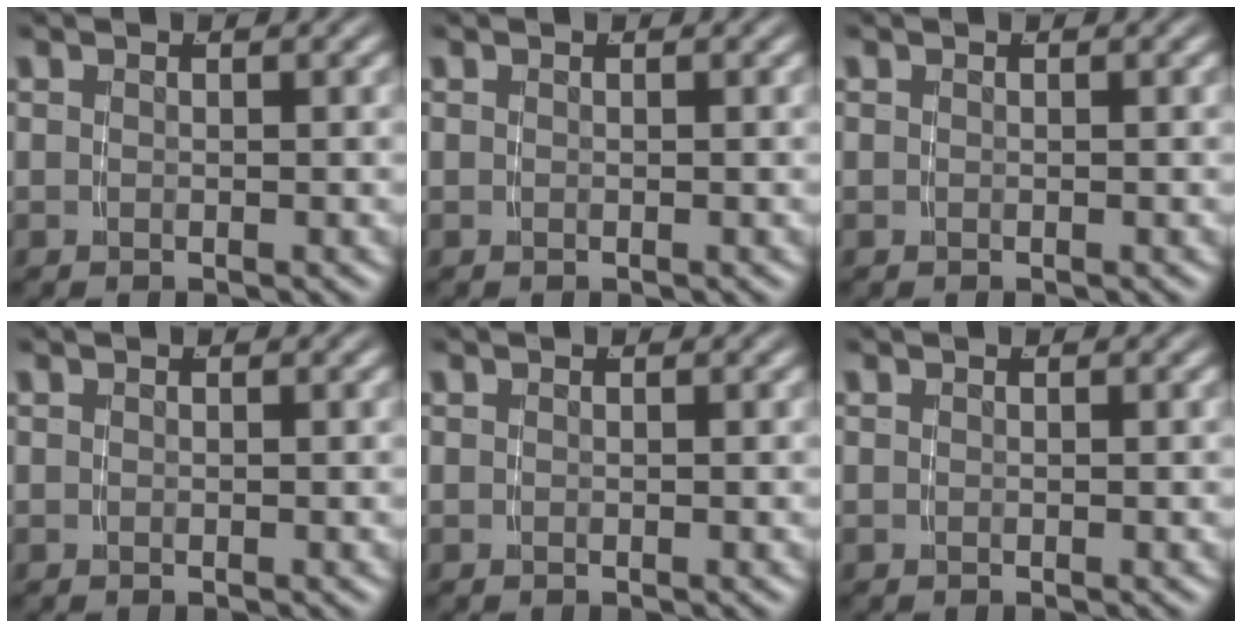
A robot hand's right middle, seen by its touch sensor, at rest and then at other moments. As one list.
[{"total": 0.0}, {"total": 0.0}, {"total": 0.0}, {"total": 0.0}, {"total": 0.0}]